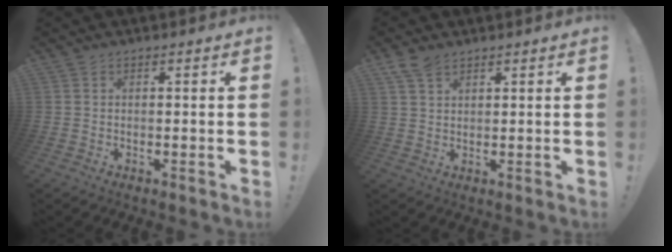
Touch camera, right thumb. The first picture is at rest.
{"total": 4.5, "force": [3.2, 2.1, 2.3], "torque": [-0.047, -0.013, 0.061]}